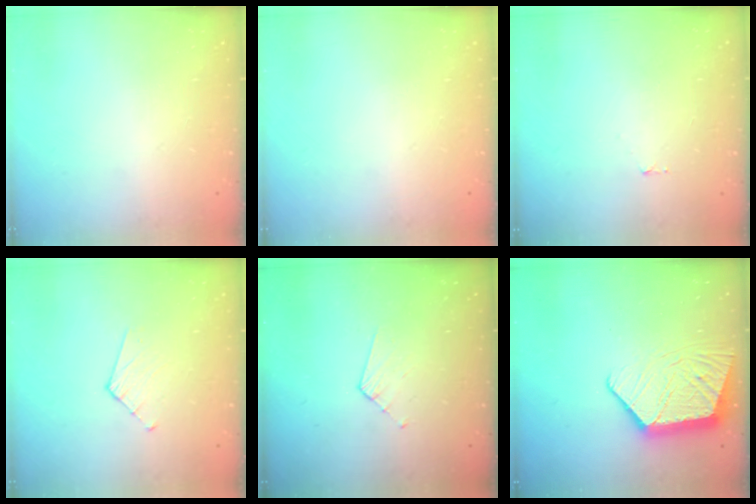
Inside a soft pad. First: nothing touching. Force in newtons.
{"total": 0.0}
{"total": 3.3, "press": 3.3, "slide": 0.3}
{"total": 3.4, "press": 3.4, "slide": 0.3}
{"total": 3.2, "press": 3.2, "slide": 0.2}
{"total": 13.7, "press": 13.6, "slide": 1.0}